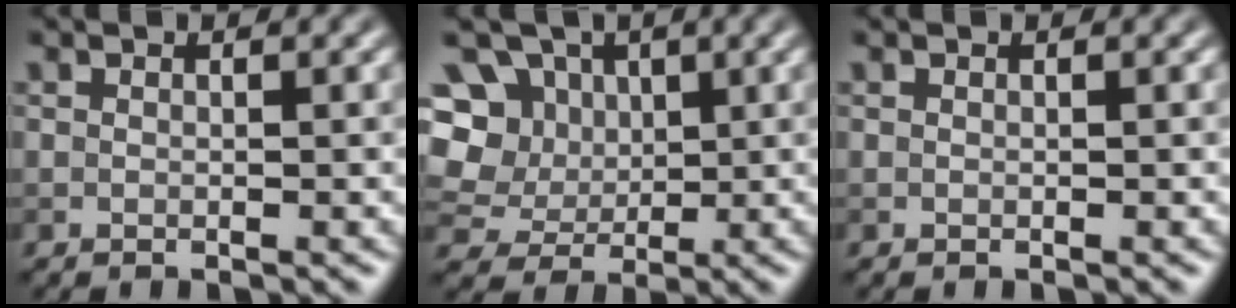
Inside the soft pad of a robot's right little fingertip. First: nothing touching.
{"total": 11.3, "force": [3.5, 9.7, 4.8], "torque": [-0.114, 0.037, 0.047]}
{"total": 0.0}